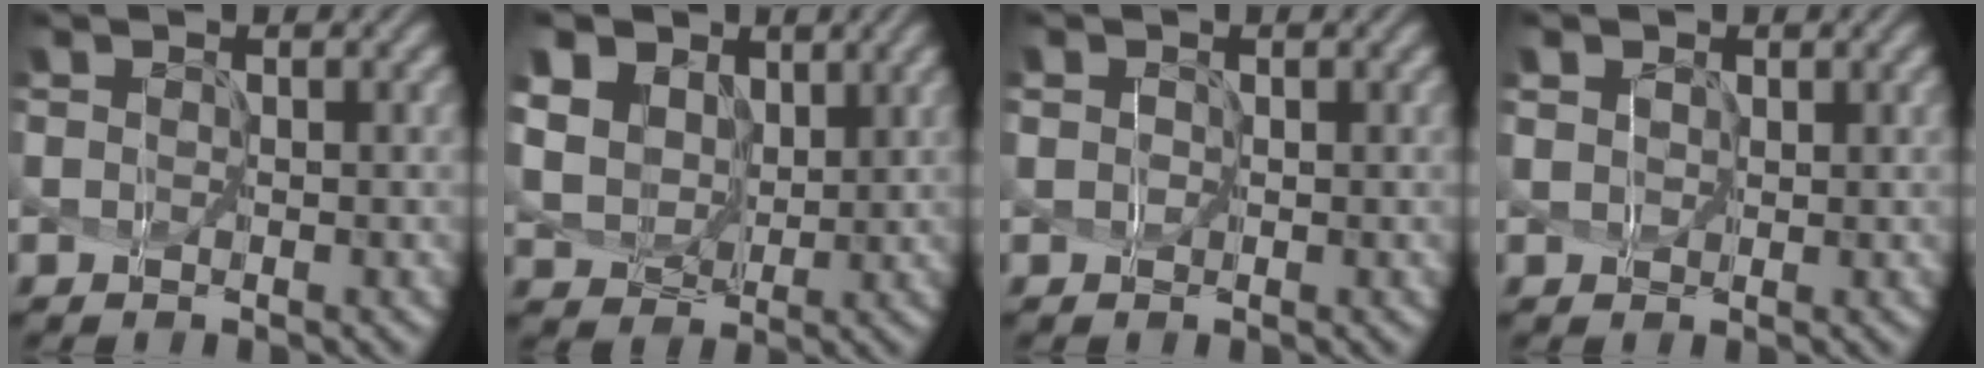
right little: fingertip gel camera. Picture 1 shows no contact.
{"total": 12.9, "force": [6.5, 9.5, 5.9], "torque": [-0.180, 0.031, 0.129]}
{"total": 1.8, "force": [0.8, 1.4, 0.9], "torque": [0.002, 0.019, -0.012]}
{"total": 3.6, "force": [1.8, 2.6, 1.7], "torque": [-0.030, 0.022, 0.009]}